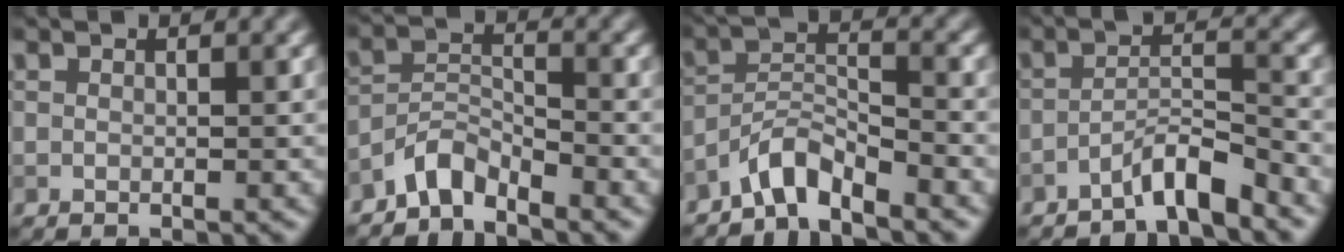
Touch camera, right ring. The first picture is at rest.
{"total": 3.2, "force": [-2.9, 0.9, 1.0], "torque": [-0.018, 0.009, -0.065]}
{"total": 3.9, "force": [-3.4, 0.6, 1.8], "torque": [-0.031, 0.010, -0.075]}
{"total": 3.6, "force": [-2.9, 0.4, 2.1], "torque": [-0.032, 0.014, -0.059]}